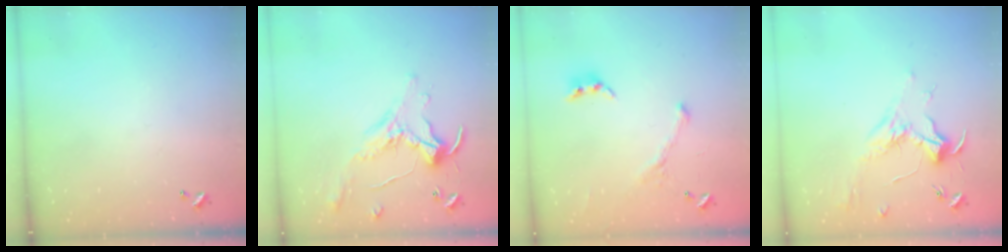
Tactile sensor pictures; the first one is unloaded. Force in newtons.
{"total": 0.7, "press": 0.5, "slide": 0.4}
{"total": 2.0, "press": 2.0, "slide": 0.4}
{"total": 1.8, "press": 1.7, "slide": 0.7}